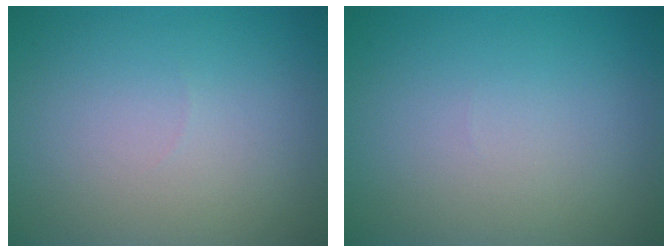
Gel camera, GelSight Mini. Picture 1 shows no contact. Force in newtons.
{"total": 0.0}